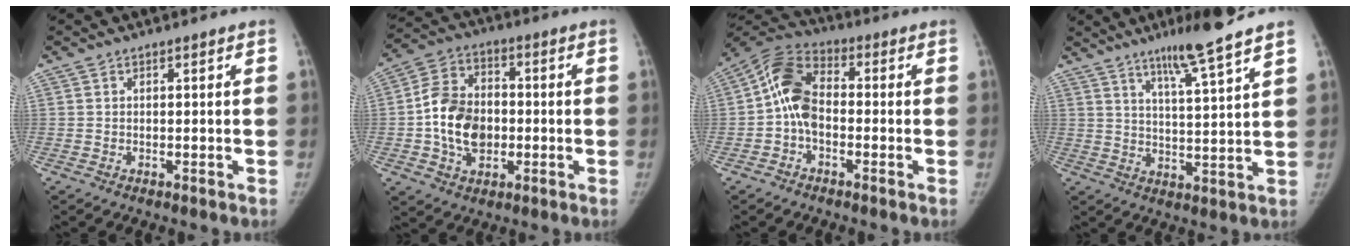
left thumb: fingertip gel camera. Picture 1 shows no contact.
{"total": 13.0, "force": [-1.5, 9.4, 8.8], "torque": [-0.139, 0.022, -0.031]}
{"total": 9.4, "force": [-1.2, 6.3, 7.0], "torque": [-0.123, 0.029, -0.039]}
{"total": 11.1, "force": [7.9, 0.0, 7.7], "torque": [-0.121, -0.047, 0.129]}